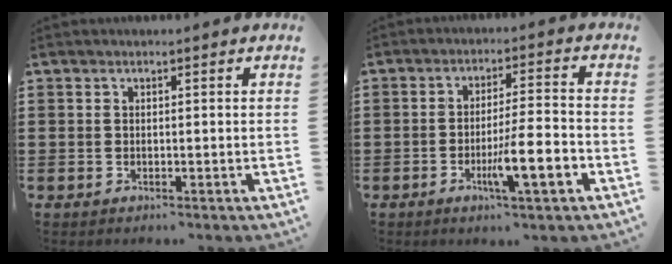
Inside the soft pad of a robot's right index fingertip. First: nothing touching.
{"total": 7.9, "force": [-3.2, 1.1, 7.1], "torque": [-0.119, -0.003, -0.053]}